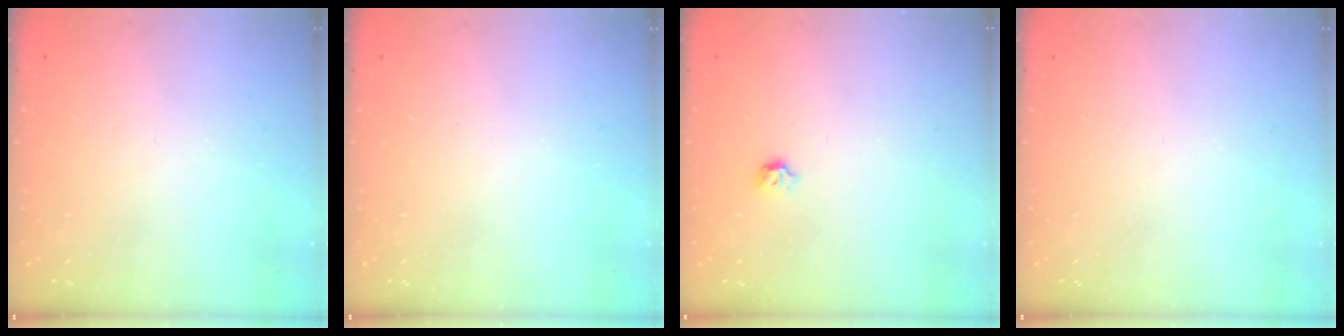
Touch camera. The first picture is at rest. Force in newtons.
{"total": 0.0}
{"total": 3.2, "press": 3.1, "slide": 0.7}
{"total": 0.0}